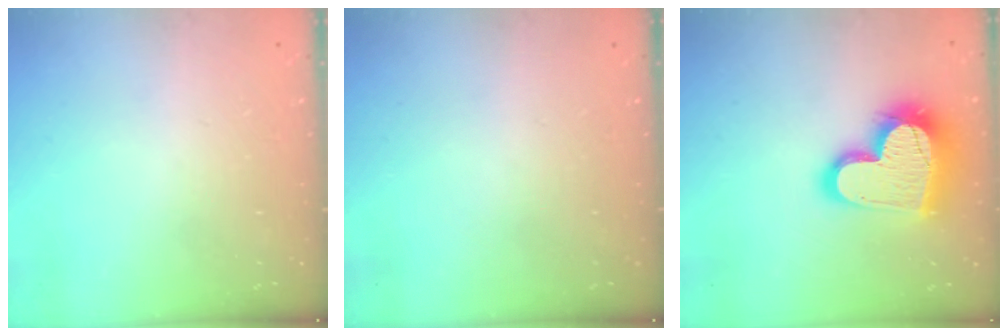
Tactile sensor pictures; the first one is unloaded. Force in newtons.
{"total": 0.0}
{"total": 21.2, "press": 21.1, "slide": 1.9}